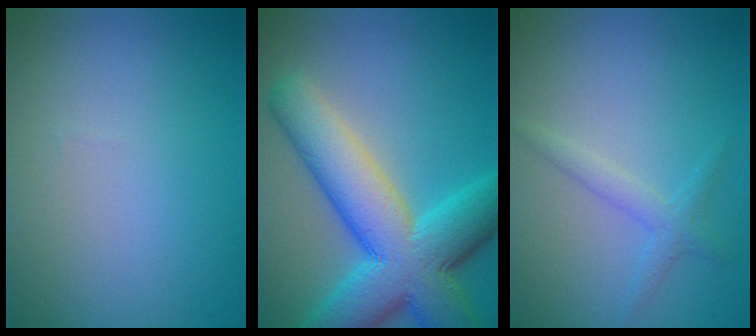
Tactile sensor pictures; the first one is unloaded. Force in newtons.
{"total": 11.6, "press": 11.6, "slide": 0.4}
{"total": 1.7, "press": 1.7, "slide": 0.1}